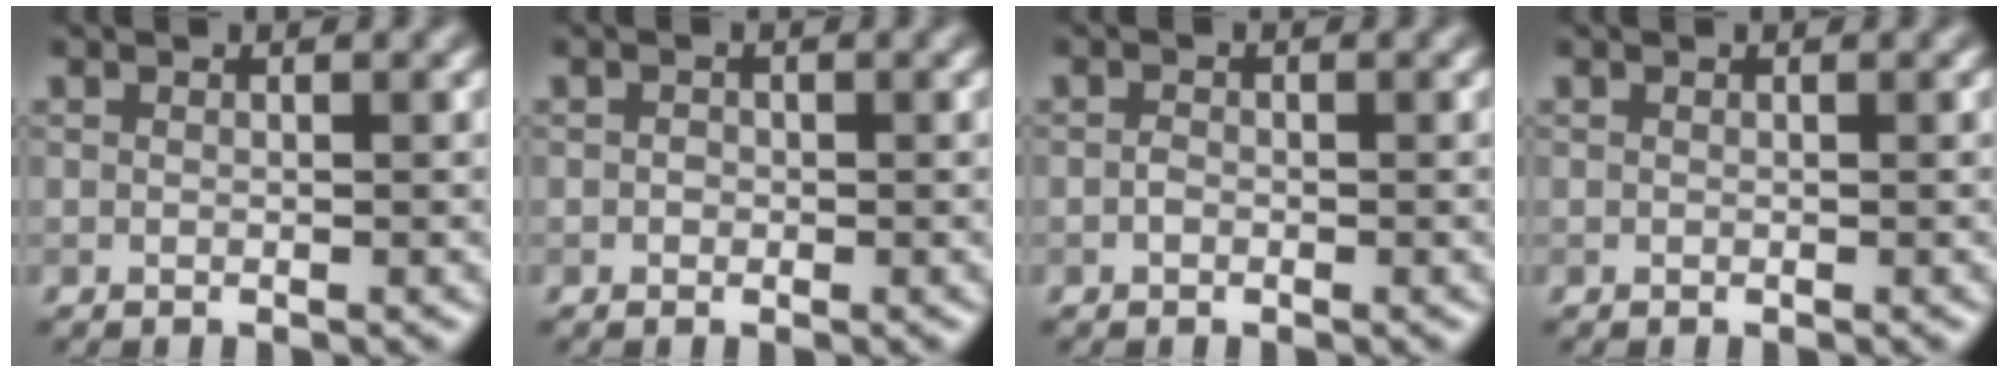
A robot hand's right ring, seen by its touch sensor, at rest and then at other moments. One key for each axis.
{"total": 0.6, "fx": -0.1, "fy": 0.6, "fz": 0.2, "tx": 0.000, "ty": -0.003, "tz": -0.004}
{"total": 0.7, "fx": -0.4, "fy": 0.5, "fz": 0.4, "tx": -0.007, "ty": 0.000, "tz": -0.008}
{"total": 0.0}